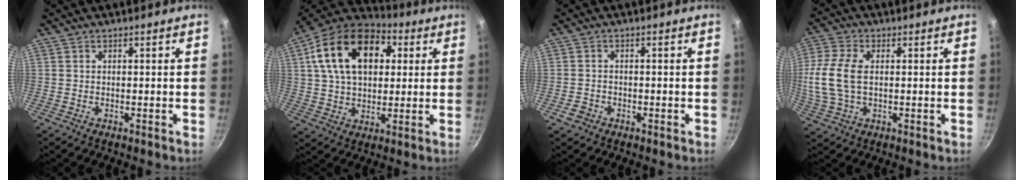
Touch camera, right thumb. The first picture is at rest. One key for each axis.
{"total": 21.0, "fx": 5.9, "fy": 13.8, "fz": 14.7, "tx": -0.233, "ty": 0.014, "tz": 0.087}
{"total": 2.4, "fx": -1.3, "fy": 1.9, "fz": 0.9, "tx": -0.017, "ty": 0.013, "tz": -0.021}
{"total": 11.3, "fx": 0.6, "fy": 6.7, "fz": 9.0, "tx": -0.198, "ty": 0.010, "tz": 0.005}